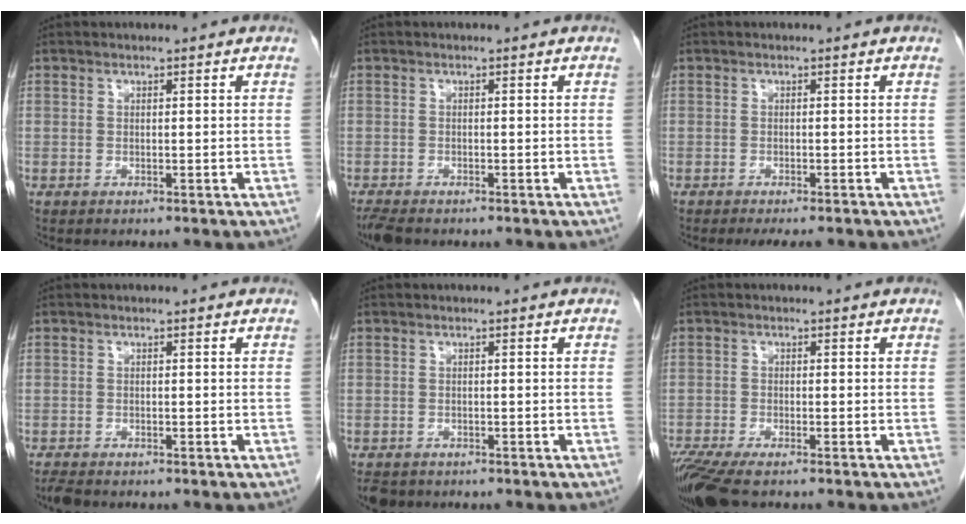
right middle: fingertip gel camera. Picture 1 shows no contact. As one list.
[{"total": 3.5, "force": [-2.9, 1.1, 1.8], "torque": [-0.038, -0.011, -0.047]}, {"total": 4.0, "force": [-3.4, 0.8, 2.1], "torque": [-0.021, -0.008, -0.045]}, {"total": 2.1, "force": [-1.8, 0.6, 1.0], "torque": [-0.024, -0.007, -0.029]}, {"total": 3.4, "force": [-2.6, 1.9, 1.1], "torque": [-0.021, -0.004, -0.039]}, {"total": 7.1, "force": [-5.4, 1.5, 4.5], "torque": [-0.084, -0.017, -0.095]}]